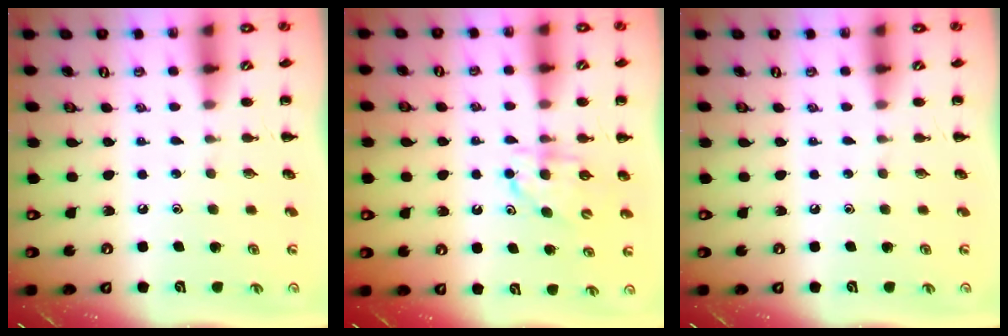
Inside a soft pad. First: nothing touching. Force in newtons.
{"total": 5.3, "press": 5.3, "slide": 0.7}
{"total": 0.0}